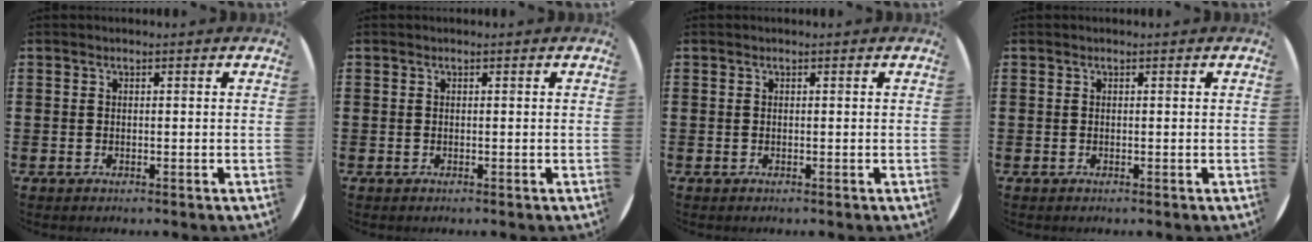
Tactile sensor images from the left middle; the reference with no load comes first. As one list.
[{"total": 0.0}, {"total": 0.0}, {"total": 0.0}]